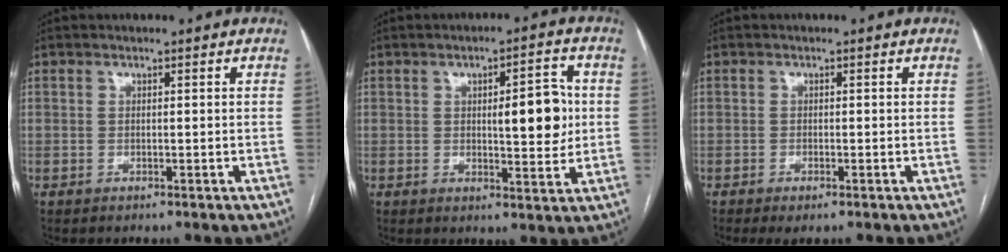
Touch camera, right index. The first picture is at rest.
{"total": 7.9, "force": [0.8, 2.2, 7.5], "torque": [-0.100, 0.003, 0.013]}
{"total": 2.0, "force": [-1.3, 0.5, 1.5], "torque": [-0.021, -0.004, -0.015]}